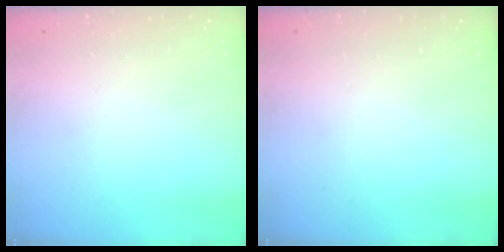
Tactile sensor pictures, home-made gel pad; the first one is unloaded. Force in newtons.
{"total": 0.0}